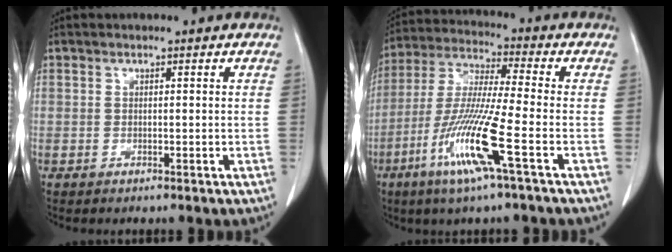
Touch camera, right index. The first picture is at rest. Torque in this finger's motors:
{"motor_torque": [1.85, -0.29, 0.55, 0.21]}